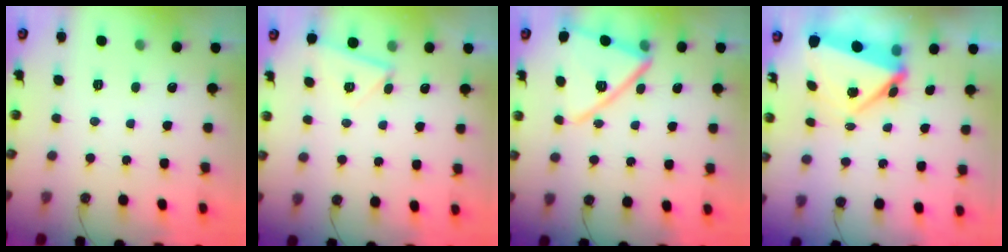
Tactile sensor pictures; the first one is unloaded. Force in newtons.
{"total": 4.5, "press": 4.1, "slide": 1.9}
{"total": 15.2, "press": 15.1, "slide": 1.3}
{"total": 5.1, "press": 4.8, "slide": 1.6}